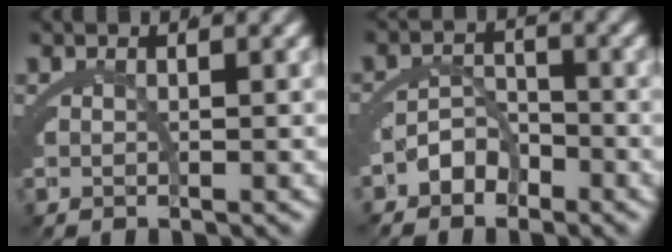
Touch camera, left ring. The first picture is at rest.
{"total": 2.9, "force": [-2.1, 1.6, 1.3], "torque": [-0.014, -0.006, -0.039]}